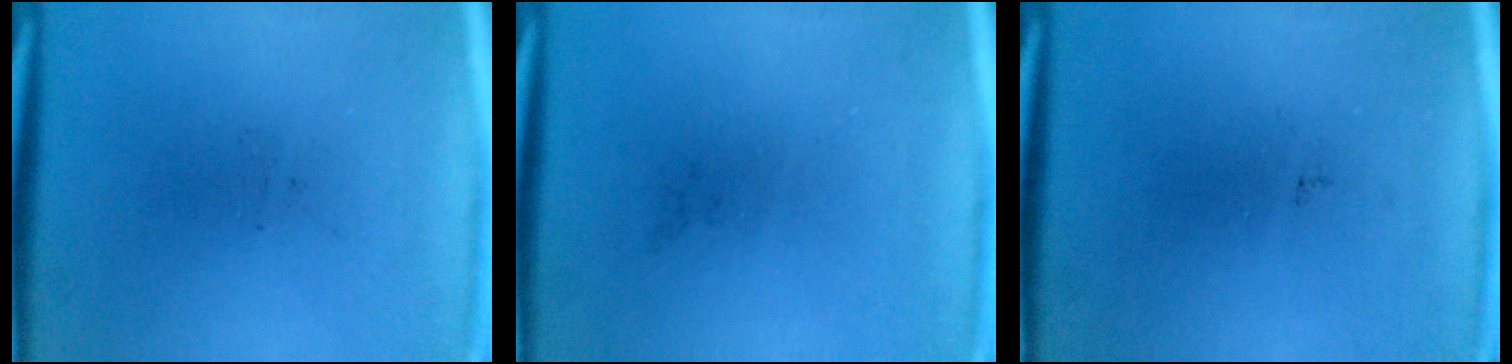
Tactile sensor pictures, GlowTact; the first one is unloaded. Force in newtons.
{"total": 0.0}
{"total": 0.0}